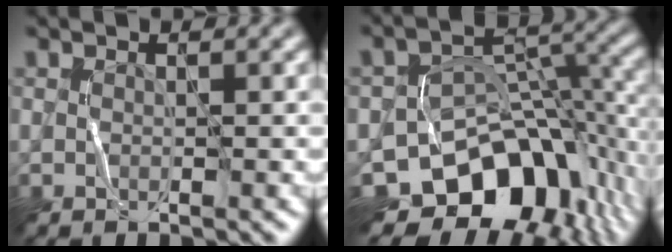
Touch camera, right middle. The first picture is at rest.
{"total": 12.9, "force": [-6.6, 8.5, 6.9], "torque": [-0.108, 0.000, -0.110]}